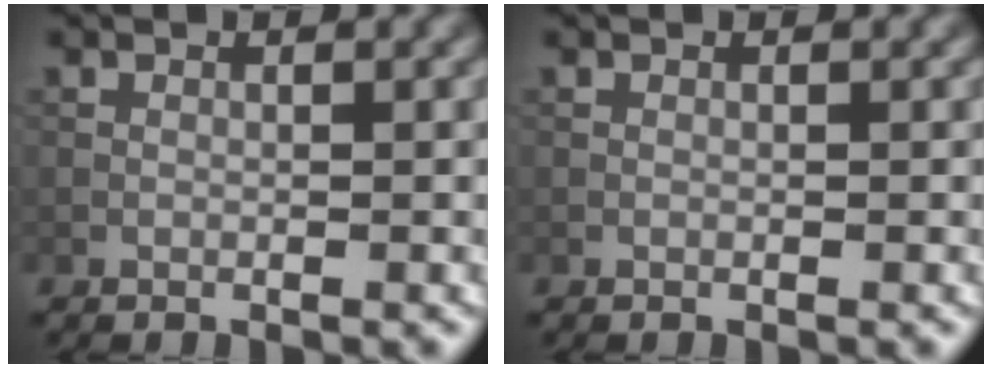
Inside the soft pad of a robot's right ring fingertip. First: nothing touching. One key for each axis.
{"total": 0.0}